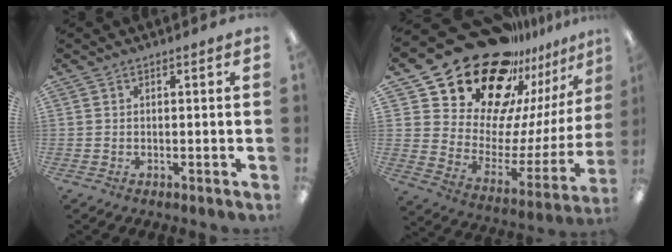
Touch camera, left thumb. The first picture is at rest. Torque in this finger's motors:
{"motor_torque": [2.07, 2.07, 1.38, -1.40, 0.21]}